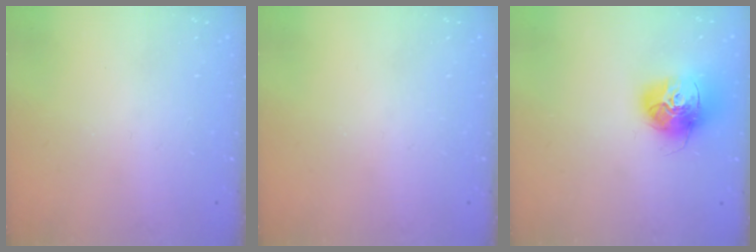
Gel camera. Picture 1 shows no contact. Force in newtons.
{"total": 0.0}
{"total": 15.7, "press": 15.6, "slide": 1.6}